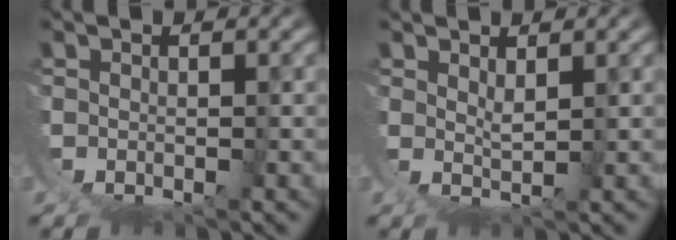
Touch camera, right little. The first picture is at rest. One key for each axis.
{"total": 2.4, "fx": 1.6, "fy": -1.5, "fz": 1.0, "tx": -0.004, "ty": -0.009, "tz": 0.033}